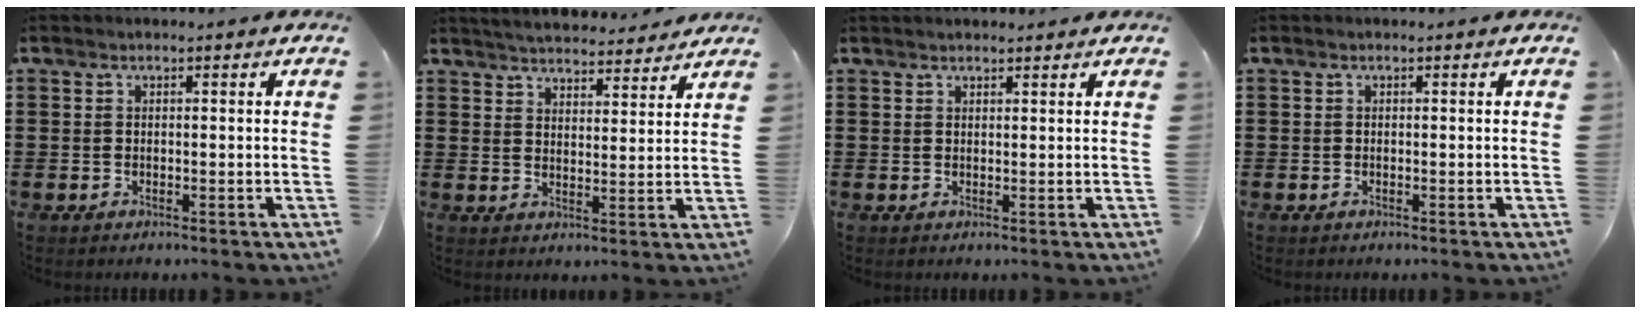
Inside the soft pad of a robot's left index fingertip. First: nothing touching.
{"total": 4.5, "force": [4.4, 0.3, 0.5], "torque": [-0.027, -0.023, 0.079]}
{"total": 1.1, "force": [1.0, 0.2, 0.1], "torque": [-0.003, 0.000, 0.021]}
{"total": 0.0}